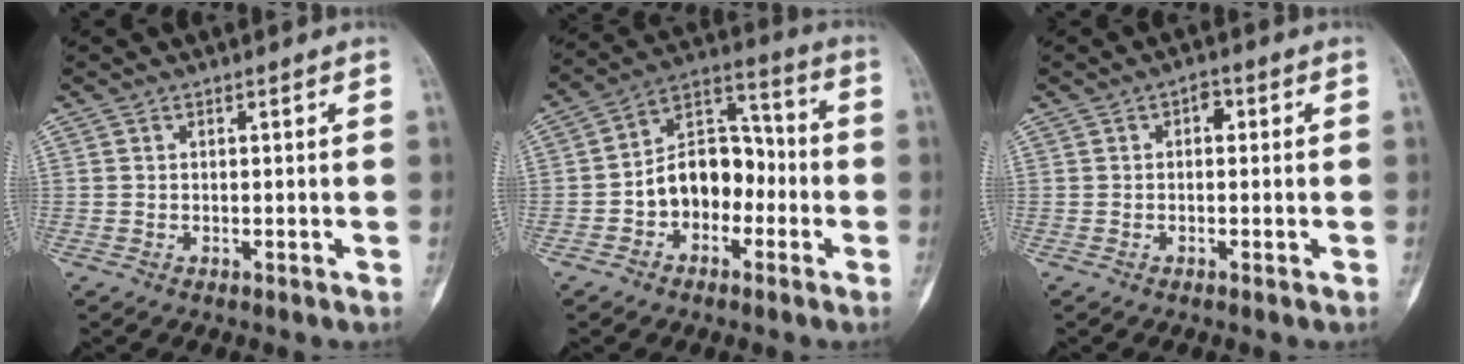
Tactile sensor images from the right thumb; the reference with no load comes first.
{"total": 12.4, "force": [-2.8, 8.9, 8.1], "torque": [-0.094, 0.055, -0.058]}
{"total": 2.1, "force": [0.3, 1.4, 1.6], "torque": [-0.011, 0.007, -0.004]}